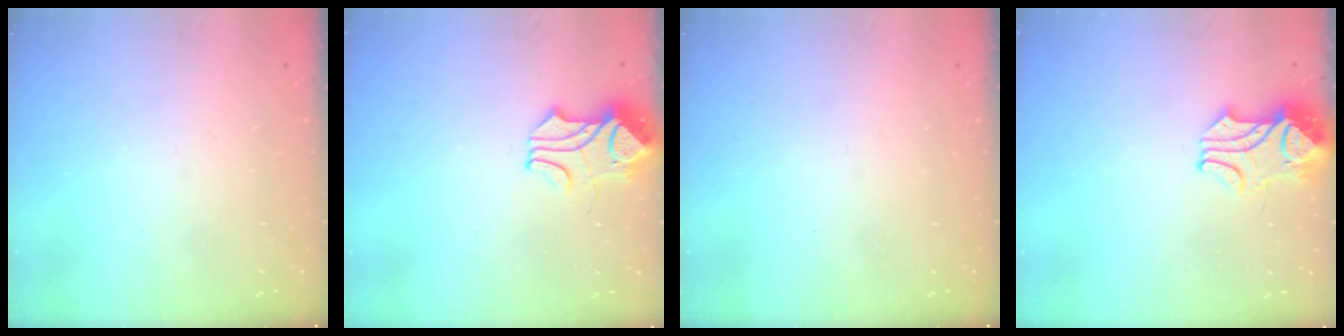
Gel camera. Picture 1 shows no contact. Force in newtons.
{"total": 1.8, "press": 1.7, "slide": 0.7}
{"total": 0.0}
{"total": 2.4, "press": 2.2, "slide": 1.0}